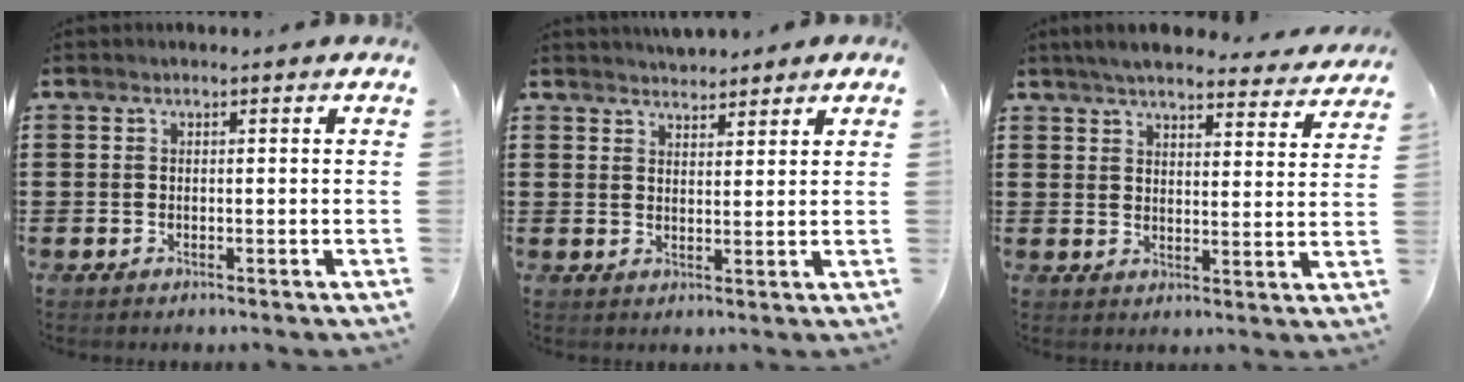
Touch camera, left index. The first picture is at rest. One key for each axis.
{"total": 2.9, "fx": 2.9, "fy": 0.4, "fz": 0.1, "tx": -0.010, "ty": -0.003, "tz": 0.055}
{"total": 5.5, "fx": 5.1, "fy": 0.4, "fz": 1.9, "tx": -0.056, "ty": -0.021, "tz": 0.092}